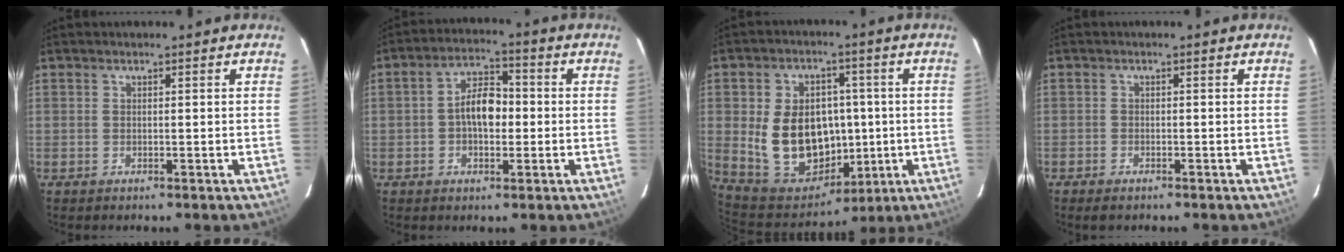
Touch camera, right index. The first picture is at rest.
{"total": 7.2, "force": [-0.6, 4.1, 5.9], "torque": [-0.106, 0.019, -0.008]}
{"total": 17.1, "force": [-0.4, 12.9, 11.3], "torque": [-0.242, 0.004, 0.021]}
{"total": 1.8, "force": [-1.5, 0.8, 0.8], "torque": [-0.022, -0.004, -0.028]}